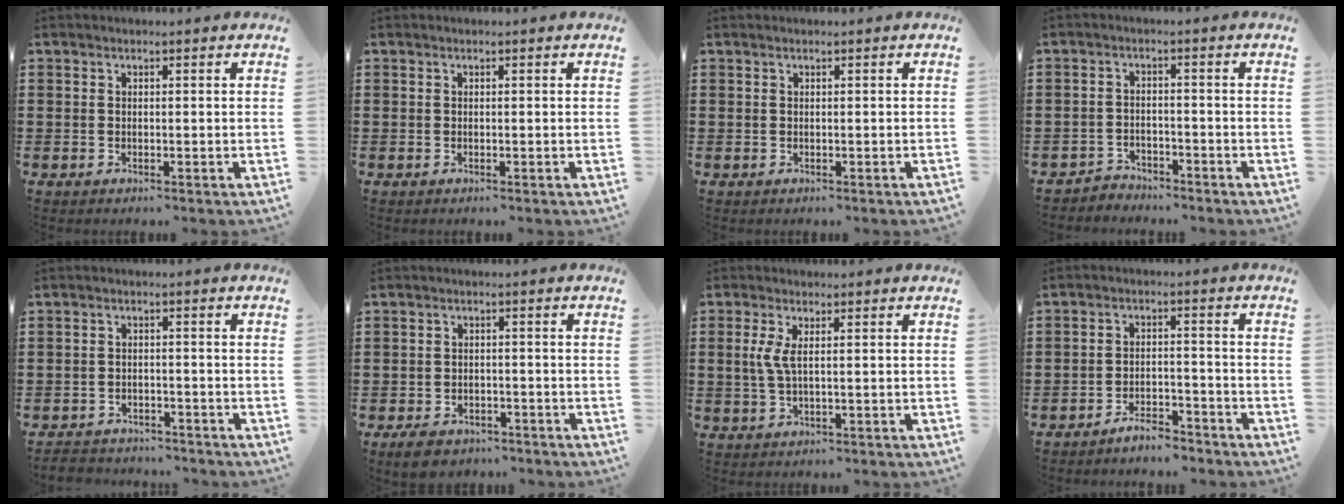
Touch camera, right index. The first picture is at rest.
{"total": 0.0}
{"total": 0.0}
{"total": 2.6, "force": [-2.5, 0.5, -0.3], "torque": [-0.004, 0.001, -0.057]}
{"total": 2.3, "force": [-2.3, 0.4, -0.3], "torque": [-0.003, 0.001, -0.052]}
{"total": 3.1, "force": [-2.8, 1.2, 0.6], "torque": [-0.013, 0.007, -0.057]}
{"total": 3.2, "force": [0.6, 0.7, 3.1], "torque": [-0.077, -0.004, 0.005]}
{"total": 3.9, "force": [-3.8, 0.5, 0.8], "torque": [-0.015, 0.010, -0.076]}